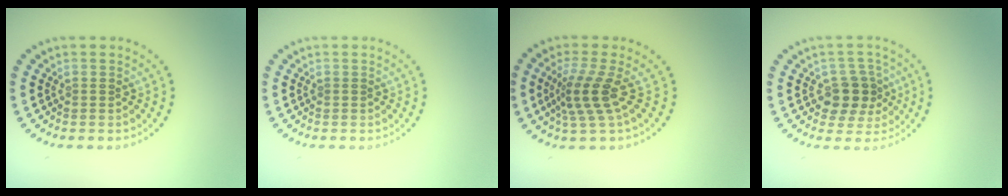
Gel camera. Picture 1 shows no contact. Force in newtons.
{"total": 0.0}
{"total": 3.3, "press": 2.3, "slide": 2.4}
{"total": 3.6, "press": 3.4, "slide": 1.2}